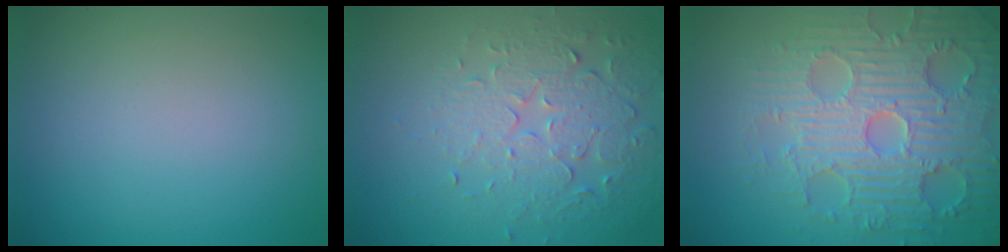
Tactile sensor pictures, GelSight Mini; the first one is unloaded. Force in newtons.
{"total": 5.3, "press": 3.7, "slide": 3.9}
{"total": 7.7, "press": 6.3, "slide": 4.5}